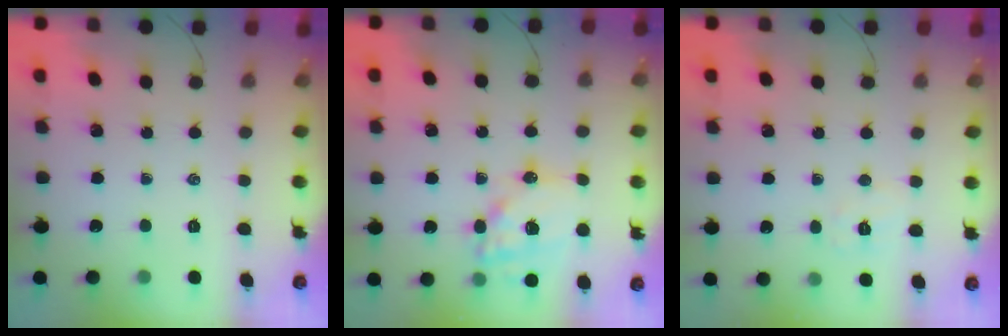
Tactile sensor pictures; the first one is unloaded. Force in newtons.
{"total": 16.3, "press": 15.9, "slide": 3.7}
{"total": 5.4, "press": 5.2, "slide": 1.1}